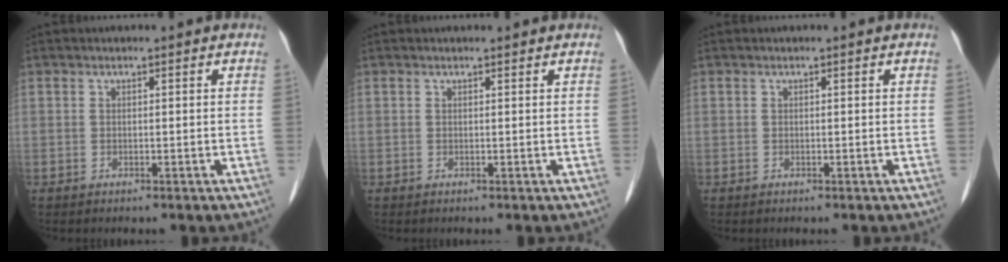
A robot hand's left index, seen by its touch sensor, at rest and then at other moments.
{"total": 0.9, "force": [0.8, 0.1, 0.2], "torque": [-0.012, 0.004, 0.011]}
{"total": 0.0}